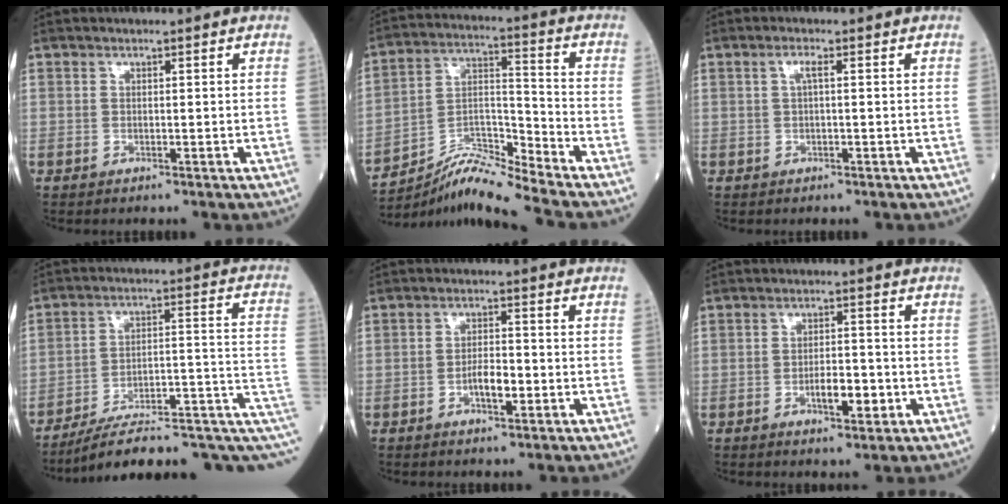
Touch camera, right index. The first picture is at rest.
{"total": 9.8, "force": [-9.1, -1.4, 3.2], "torque": [-0.071, 0.017, -0.166]}
{"total": 1.4, "force": [0.3, 0.2, 1.4], "torque": [-0.028, 0.004, 0.003]}
{"total": 19.6, "force": [-8.5, 5.8, 16.7], "torque": [-0.185, 0.067, -0.107]}
{"total": 3.8, "force": [-1.3, 1.2, 3.3], "torque": [-0.055, 0.004, -0.021]}
{"total": 4.6, "force": [-1.5, 1.6, 4.1], "torque": [-0.063, 0.001, -0.021]}